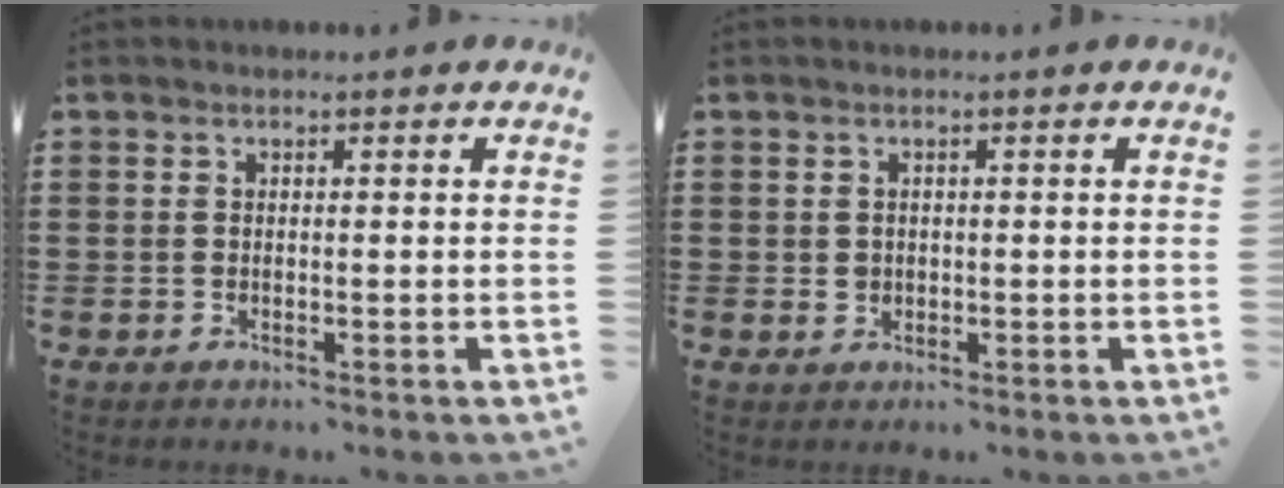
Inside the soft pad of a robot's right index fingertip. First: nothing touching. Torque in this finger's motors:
{"motor_torque": [0.42, 1.07, 0.00, 0.00]}